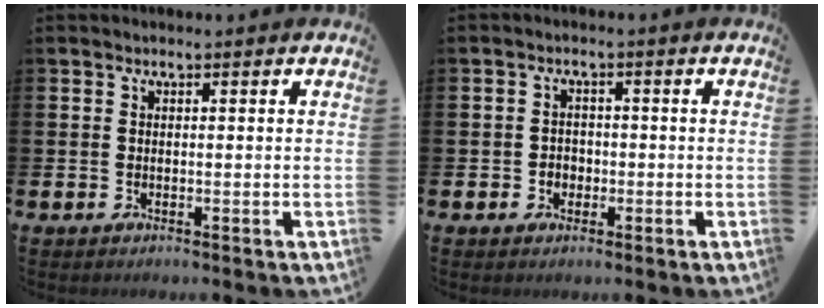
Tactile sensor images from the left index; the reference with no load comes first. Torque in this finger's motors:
{"motor_torque": [0.10, 0.06, 0.02, 0.01]}